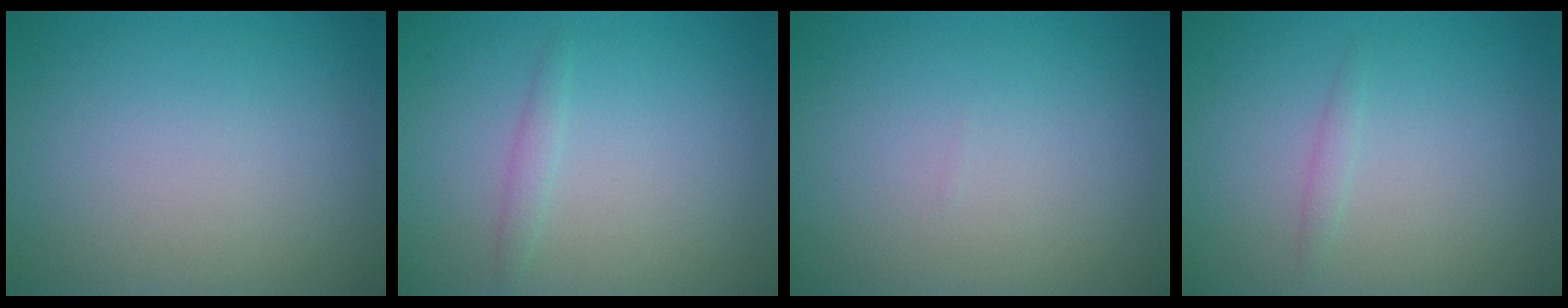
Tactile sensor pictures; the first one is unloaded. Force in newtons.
{"total": 1.0, "press": 1.0, "slide": 0.1}
{"total": 0.0}
{"total": 0.8, "press": 0.8, "slide": 0.1}